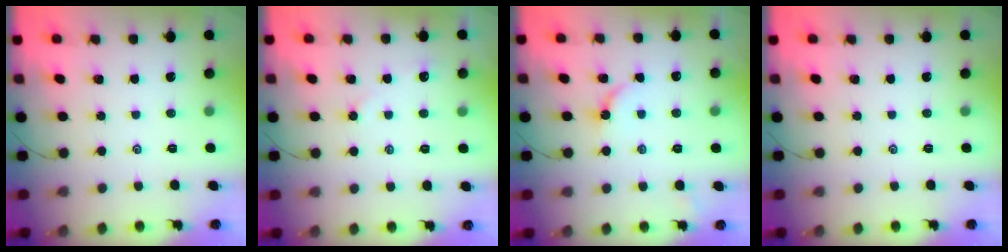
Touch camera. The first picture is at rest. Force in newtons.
{"total": 2.9, "press": 2.8, "slide": 0.6}
{"total": 3.7, "press": 3.7, "slide": 0.4}
{"total": 0.0}